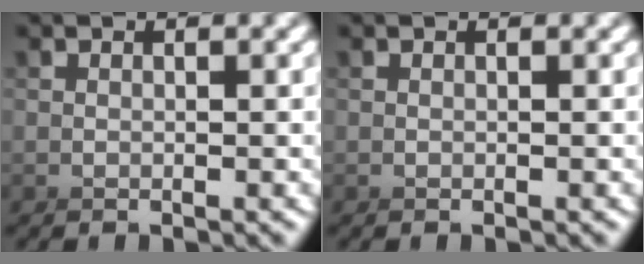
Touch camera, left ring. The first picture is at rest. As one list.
[{"total": 0.0}]